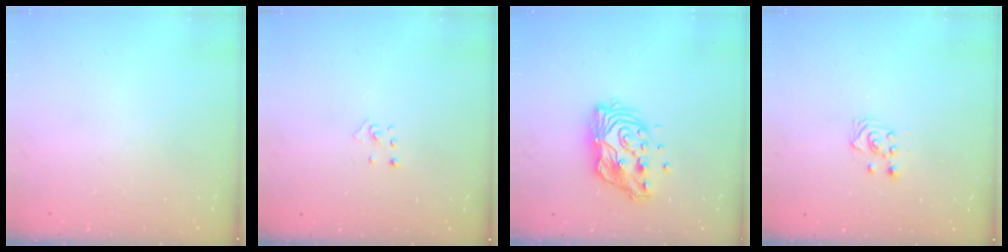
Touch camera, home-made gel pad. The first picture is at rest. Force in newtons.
{"total": 2.9, "press": 2.9, "slide": 0.3}
{"total": 13.0, "press": 13.0, "slide": 1.1}
{"total": 3.3, "press": 3.2, "slide": 1.0}